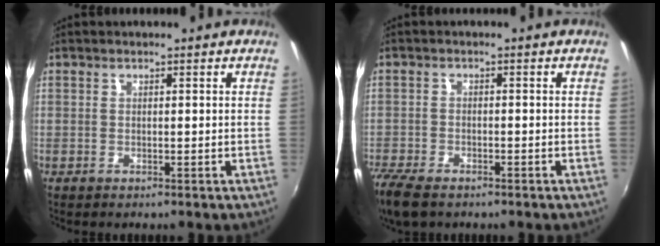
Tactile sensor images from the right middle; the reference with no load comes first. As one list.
[{"total": 7.9, "force": [-6.0, 2.9, 4.1], "torque": [-0.116, -0.031, -0.117]}]